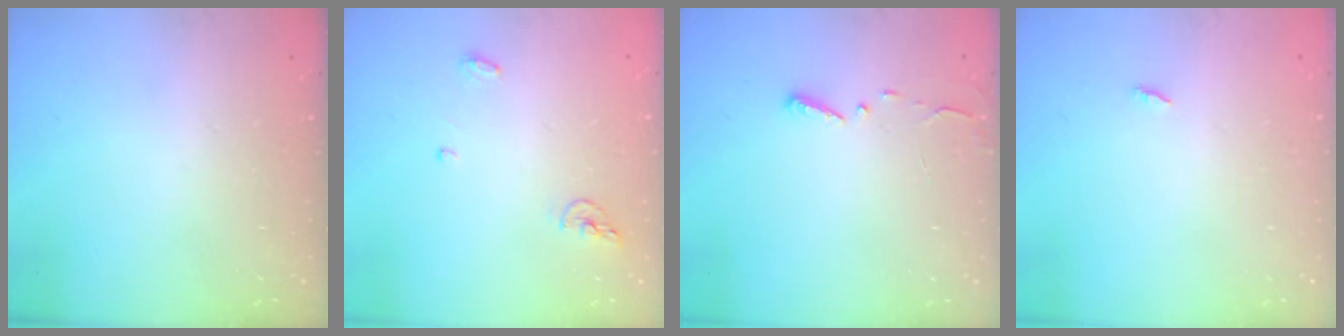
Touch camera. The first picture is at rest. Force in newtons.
{"total": 5.2, "press": 5.0, "slide": 1.2}
{"total": 3.0, "press": 2.9, "slide": 0.3}
{"total": 1.8, "press": 1.8, "slide": 0.2}